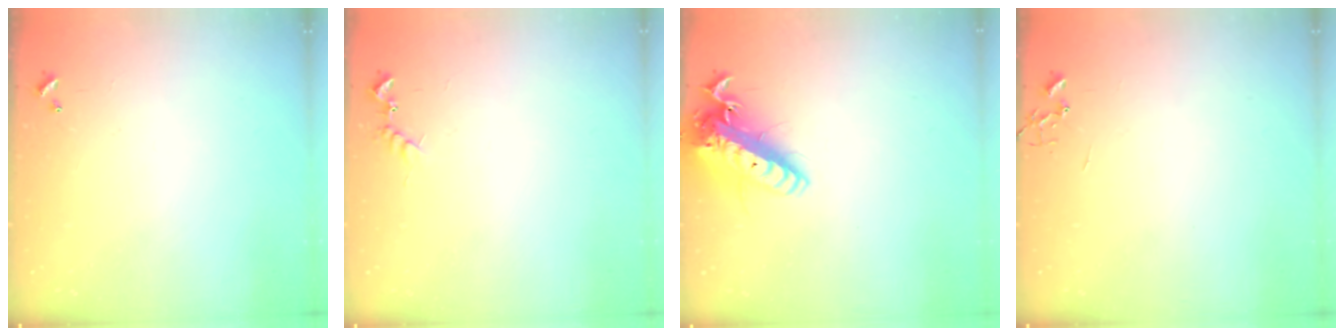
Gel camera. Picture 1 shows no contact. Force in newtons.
{"total": 6.0, "press": 6.0, "slide": 0.6}
{"total": 17.4, "press": 17.0, "slide": 3.4}
{"total": 0.0}